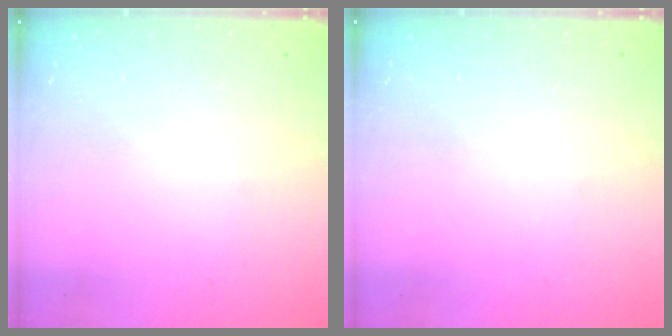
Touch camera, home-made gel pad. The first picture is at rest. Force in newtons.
{"total": 0.0}